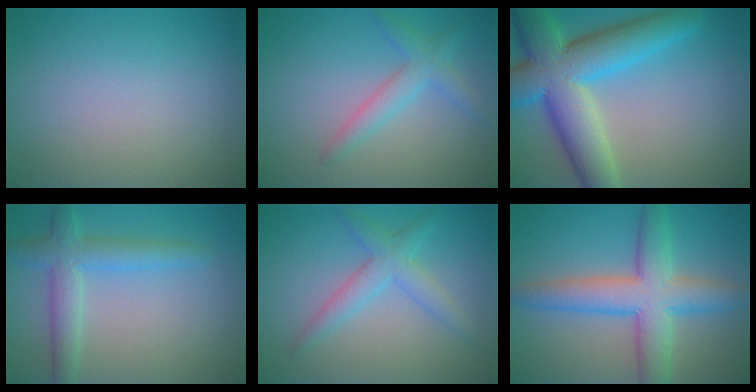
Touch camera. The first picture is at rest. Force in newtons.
{"total": 2.7, "press": 2.7, "slide": 0.1}
{"total": 11.2, "press": 11.2, "slide": 0.4}
{"total": 4.1, "press": 4.1, "slide": 0.3}
{"total": 3.1, "press": 3.1, "slide": 0.1}
{"total": 7.4, "press": 7.4, "slide": 0.1}